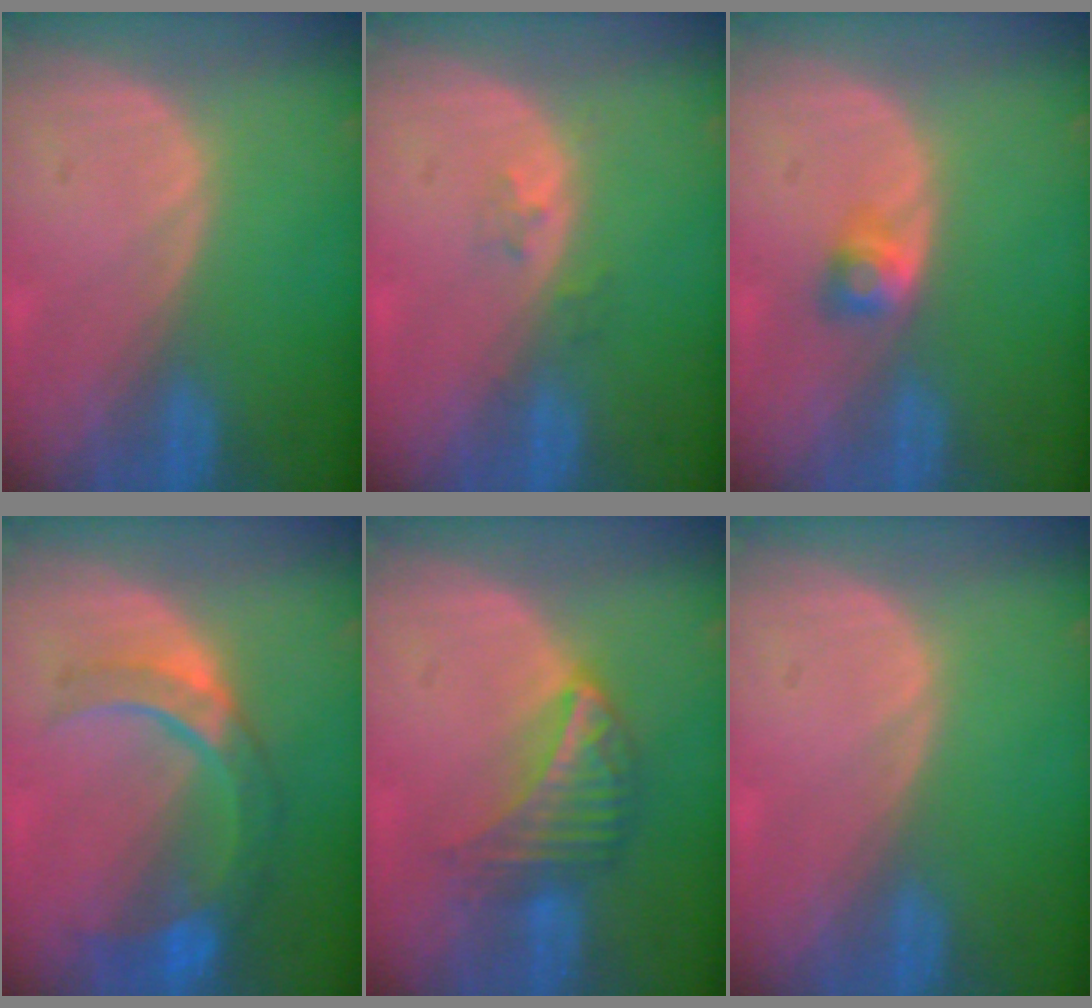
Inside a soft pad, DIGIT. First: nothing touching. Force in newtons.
{"total": 1.9, "press": 1.4, "slide": 1.2}
{"total": 2.7, "press": 2.4, "slide": 1.1}
{"total": 9.1, "press": 7.8, "slide": 4.7}
{"total": 6.3, "press": 6.0, "slide": 2.1}
{"total": 0.0}